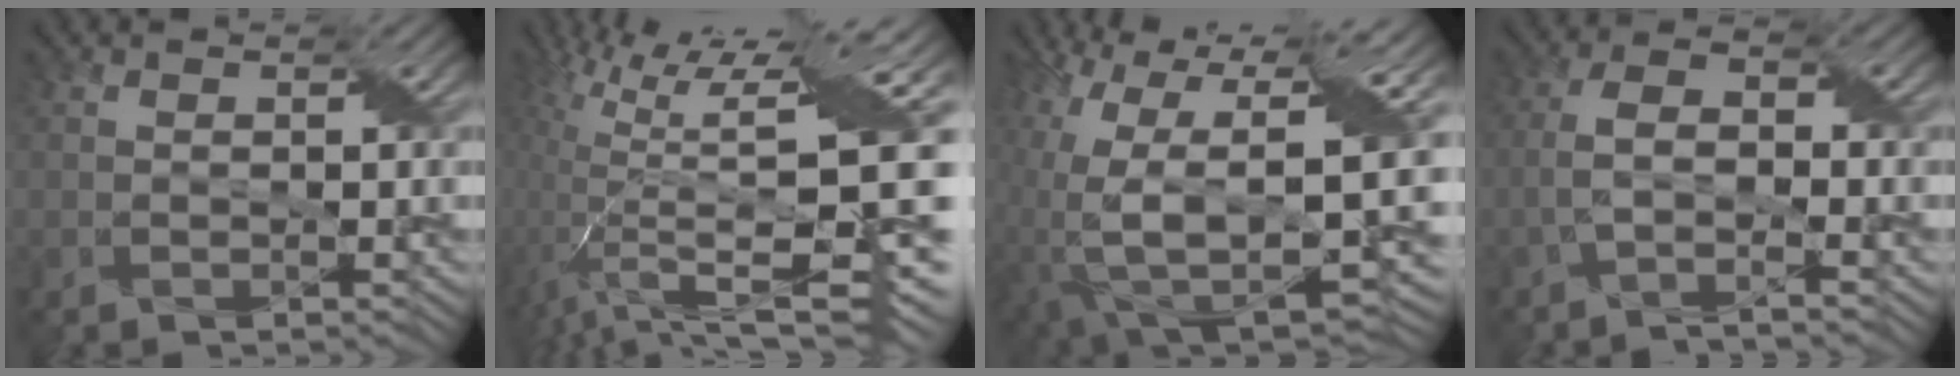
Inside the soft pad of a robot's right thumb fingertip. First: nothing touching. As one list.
[{"total": 14.6, "force": [3.9, 4.9, 13.1], "torque": [-0.247, -0.001, 0.100]}, {"total": 17.9, "force": [0.6, 8.9, 15.5], "torque": [-0.267, -0.025, 0.045]}, {"total": 3.9, "force": [-1.7, 1.0, 3.3], "torque": [-0.073, 0.006, -0.042]}]